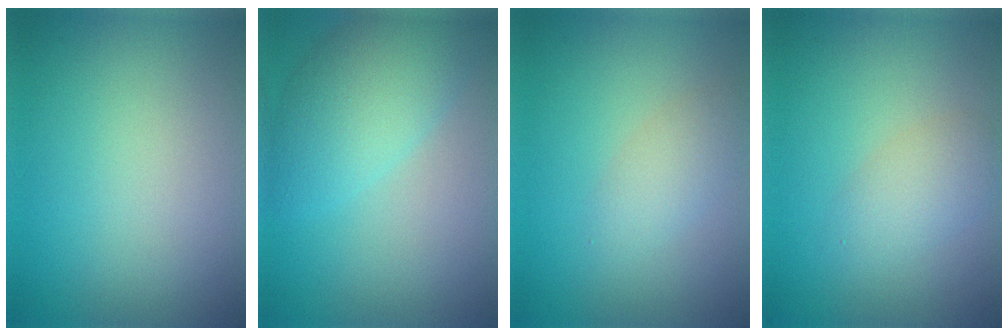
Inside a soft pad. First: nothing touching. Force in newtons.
{"total": 5.2, "press": 5.2, "slide": 0.2}
{"total": 2.0, "press": 2.0, "slide": 0.1}
{"total": 2.6, "press": 2.6, "slide": 0.1}